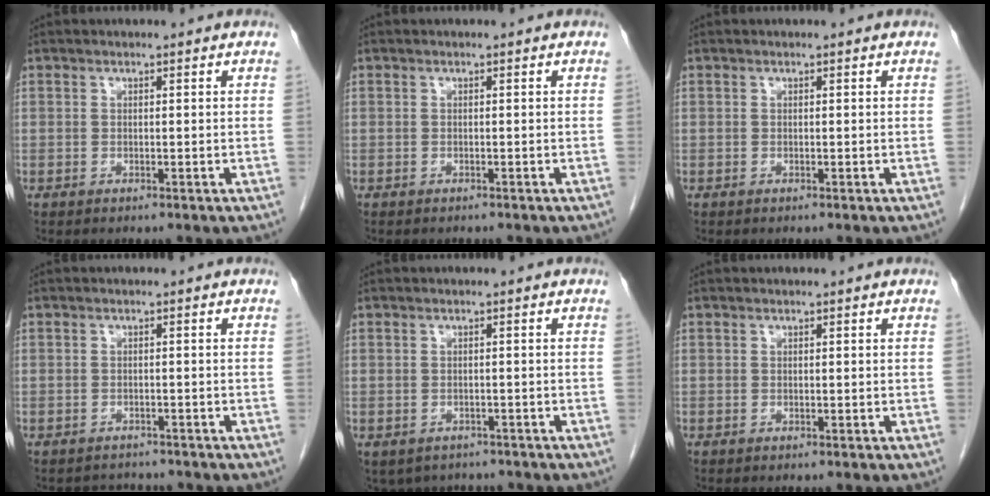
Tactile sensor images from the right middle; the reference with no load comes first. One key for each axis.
{"total": 1.6, "fx": -1.4, "fy": 0.6, "fz": 0.4, "tx": -0.009, "ty": -0.002, "tz": -0.015}
{"total": 0.0}
{"total": 2.5, "fx": -2.3, "fy": 1.0, "fz": -0.4, "tx": 0.001, "ty": -0.002, "tz": -0.035}
{"total": 5.9, "fx": -4.7, "fy": 3.3, "fz": 1.1, "tx": -0.009, "ty": 0.001, "tz": -0.058}
{"total": 0.0}